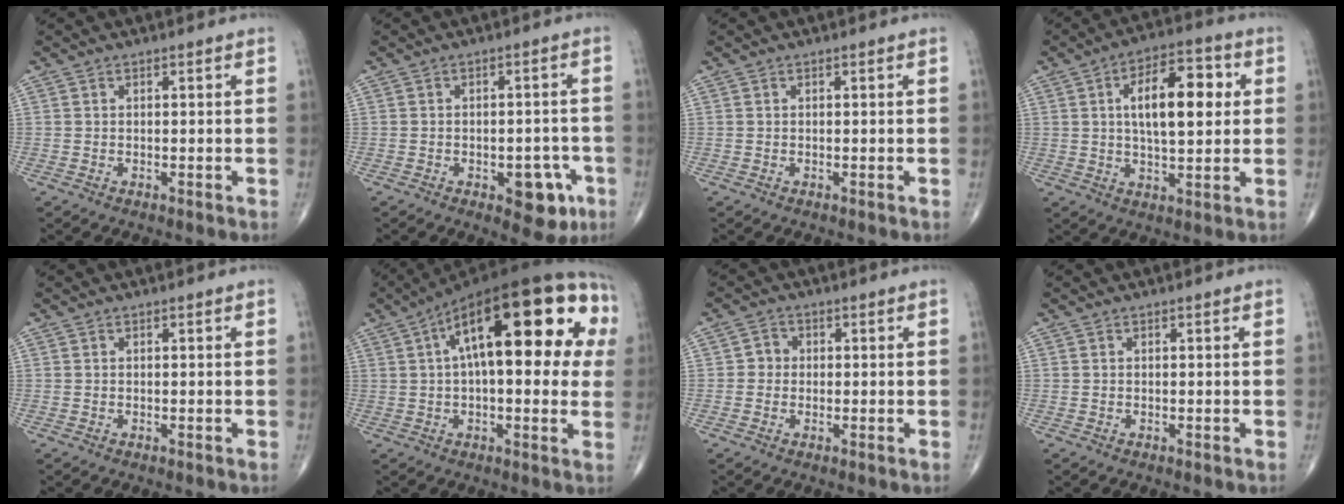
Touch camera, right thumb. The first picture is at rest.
{"total": 7.6, "force": [-3.2, 3.9, 5.6], "torque": [-0.042, 0.018, -0.034]}
{"total": 0.0}
{"total": 13.7, "force": [2.5, 6.0, 12.0], "torque": [-0.168, 0.009, 0.036]}
{"total": 0.0}
{"total": 27.7, "force": [6.6, 10.2, 24.9], "torque": [-0.354, 0.049, 0.085]}
{"total": 2.4, "force": [-0.2, 2.3, 0.8], "torque": [0.004, 0.008, -0.009]}
{"total": 0.0}